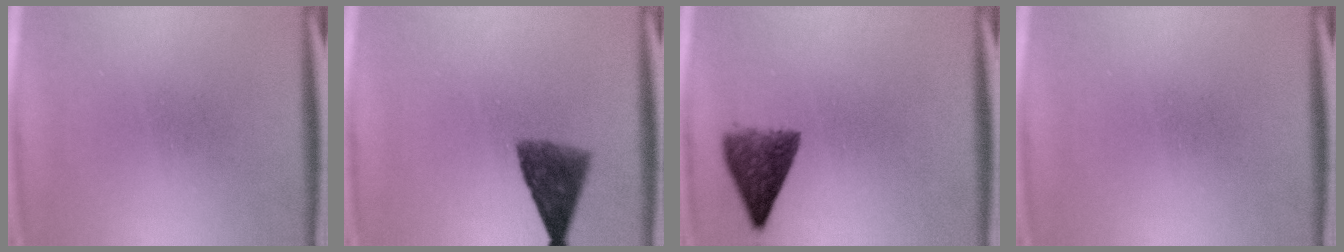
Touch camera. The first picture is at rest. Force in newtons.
{"total": 6.8}
{"total": 6.3}
{"total": 0.0}